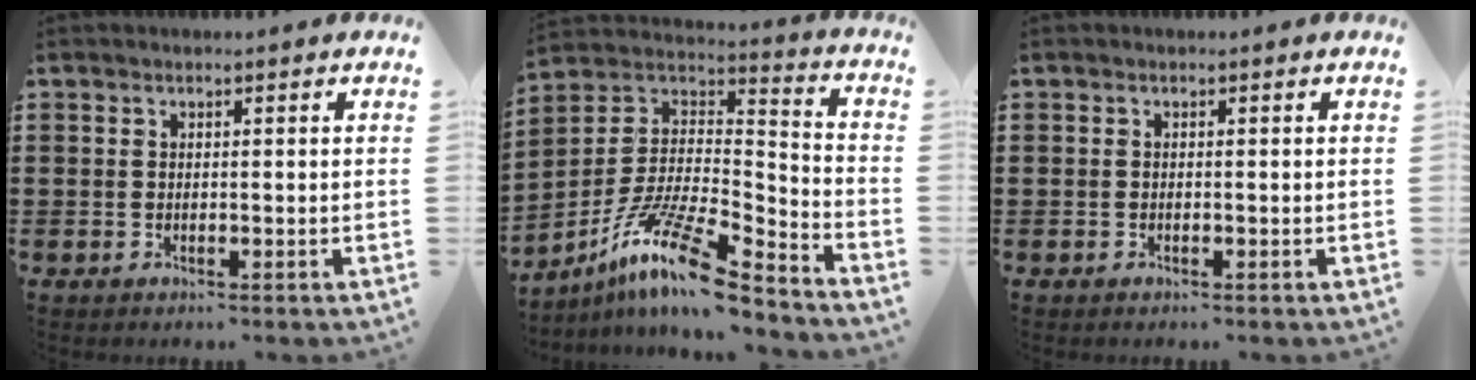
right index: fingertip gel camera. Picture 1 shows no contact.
{"total": 14.1, "force": [-10.5, 2.3, 9.1], "torque": [-0.175, 0.016, -0.200]}
{"total": 0.0}